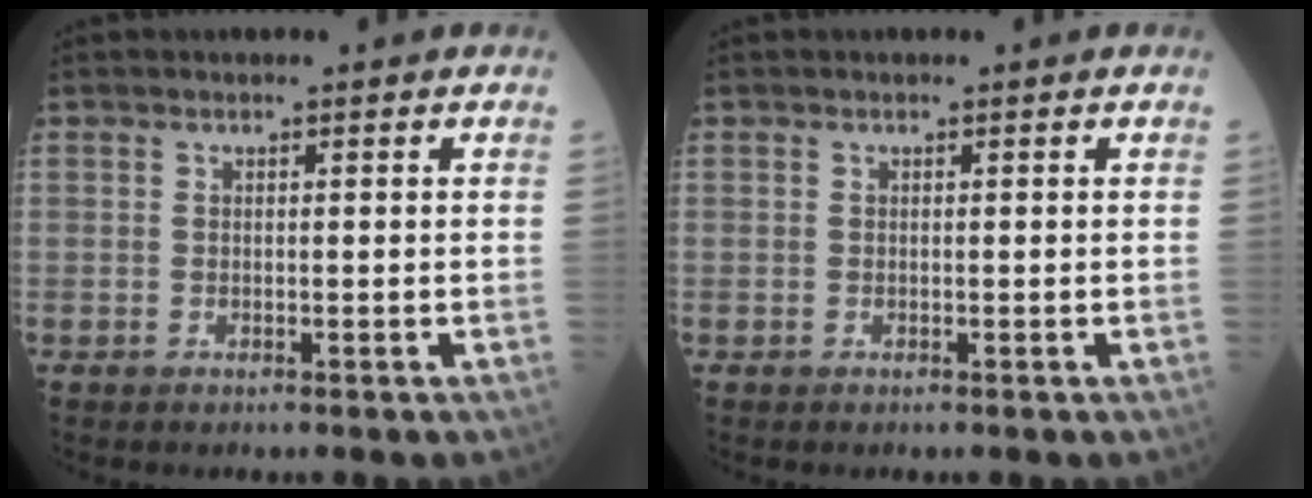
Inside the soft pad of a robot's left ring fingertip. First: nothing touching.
{"total": 0.0}